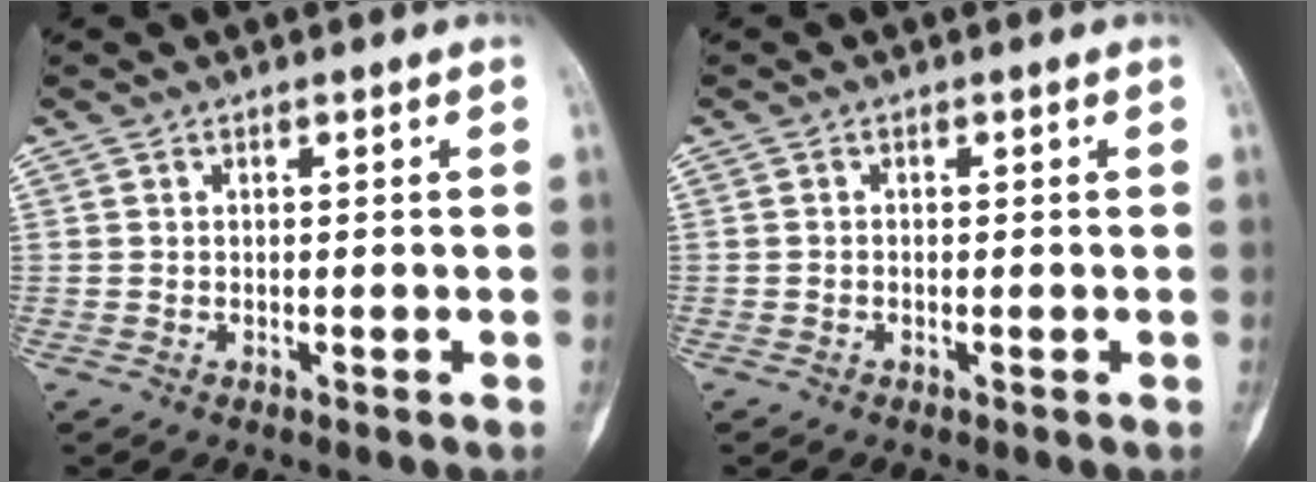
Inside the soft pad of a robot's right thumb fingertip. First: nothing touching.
{"total": 0.0}